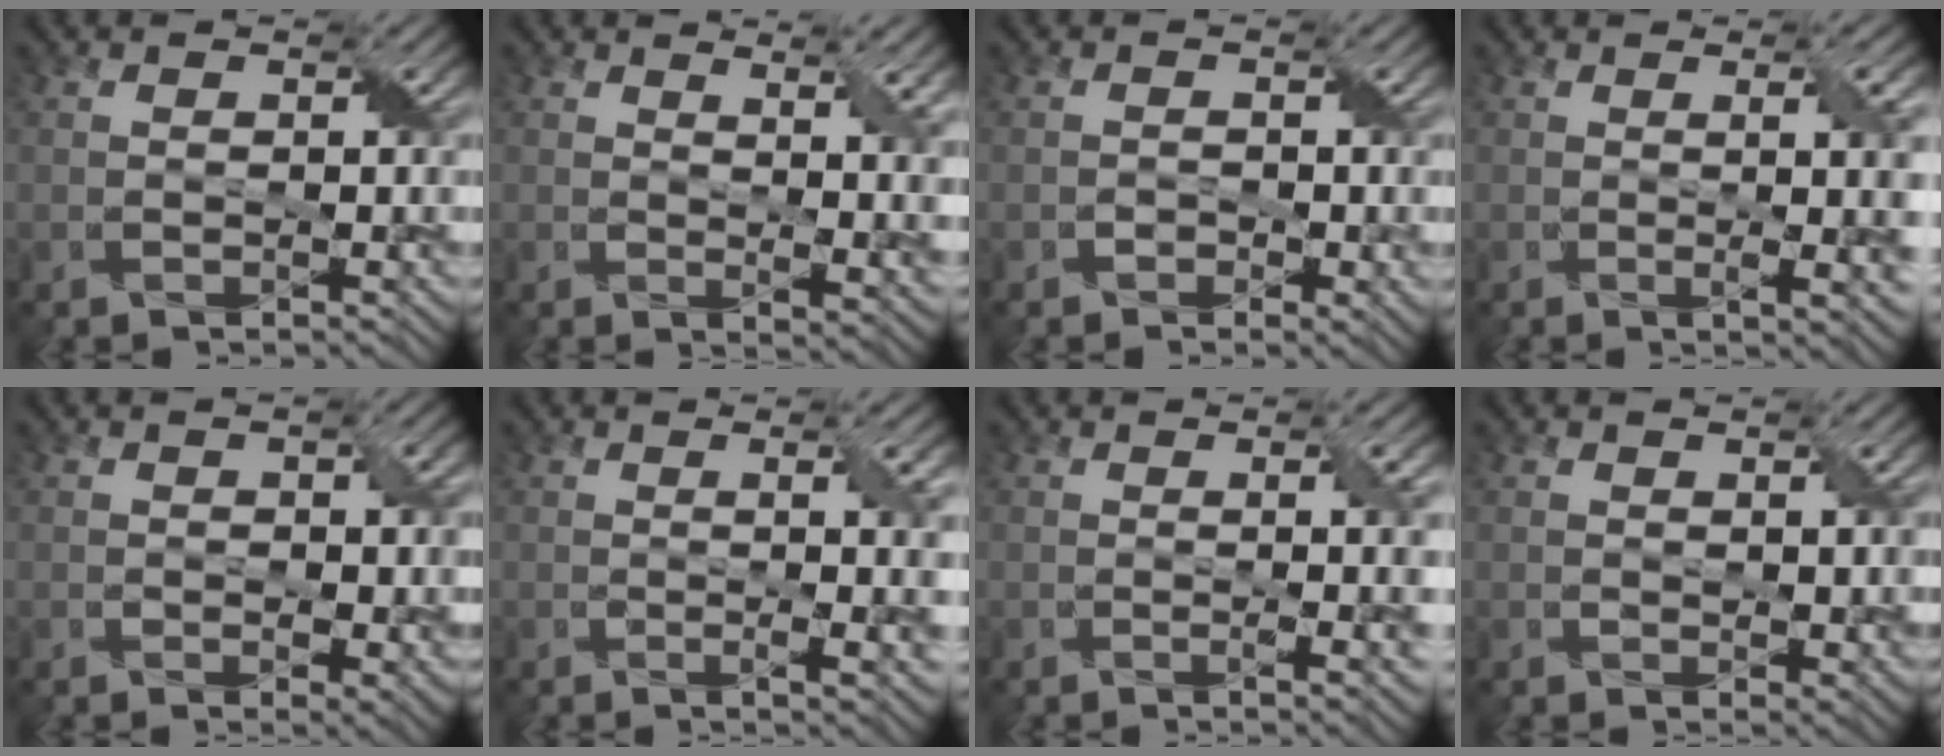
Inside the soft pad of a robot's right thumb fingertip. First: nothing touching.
{"total": 6.5, "force": [2.6, 2.1, 5.6], "torque": [-0.072, 0.000, 0.049]}
{"total": 1.5, "force": [-0.6, 0.9, 1.0], "torque": [-0.016, -0.003, -0.010]}
{"total": 7.5, "force": [0.4, 1.8, 7.3], "torque": [-0.093, 0.004, 0.011]}
{"total": 3.8, "force": [0.4, 2.2, 3.1], "torque": [-0.043, -0.005, 0.012]}
{"total": 6.2, "force": [0.4, 1.4, 6.1], "torque": [-0.084, 0.001, 0.012]}
{"total": 5.2, "force": [0.2, 1.1, 5.1], "torque": [-0.071, 0.004, 0.006]}
{"total": 2.1, "force": [0.8, 1.0, 1.6], "torque": [-0.027, -0.004, 0.020]}